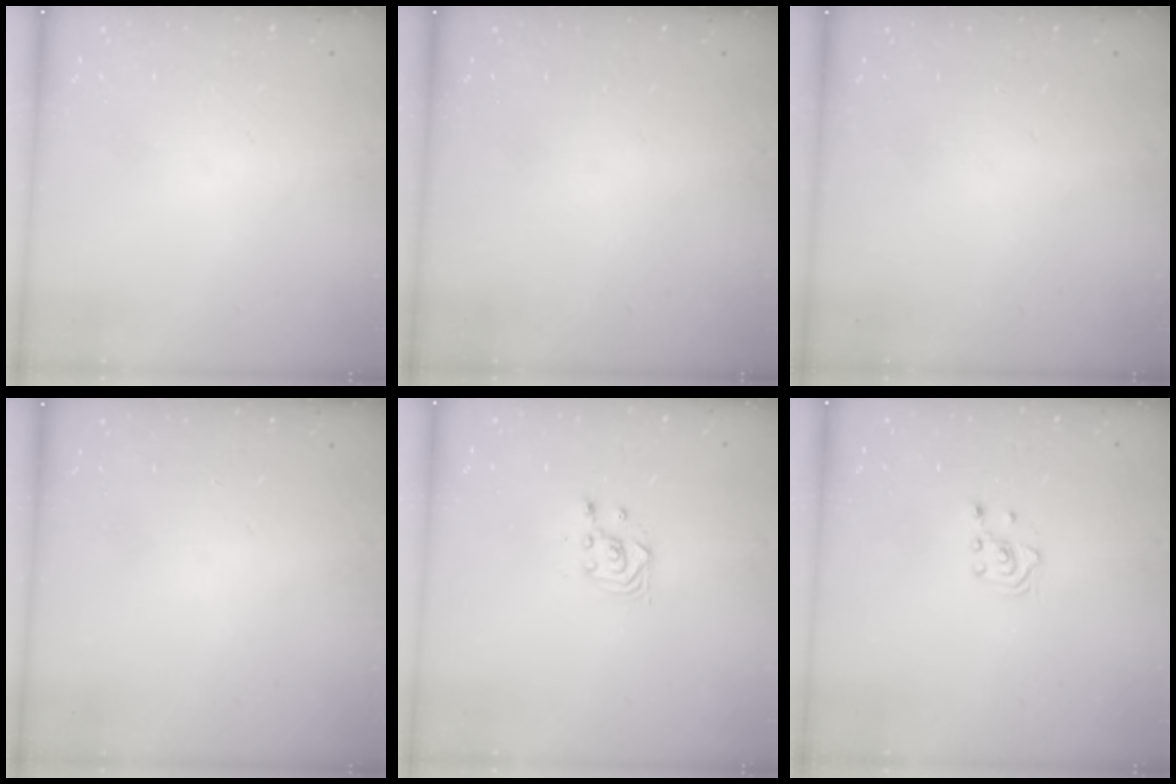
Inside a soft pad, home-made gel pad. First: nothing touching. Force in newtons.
{"total": 0.0}
{"total": 0.0}
{"total": 0.0}
{"total": 3.3, "press": 3.2, "slide": 0.4}
{"total": 2.1, "press": 2.1, "slide": 0.1}